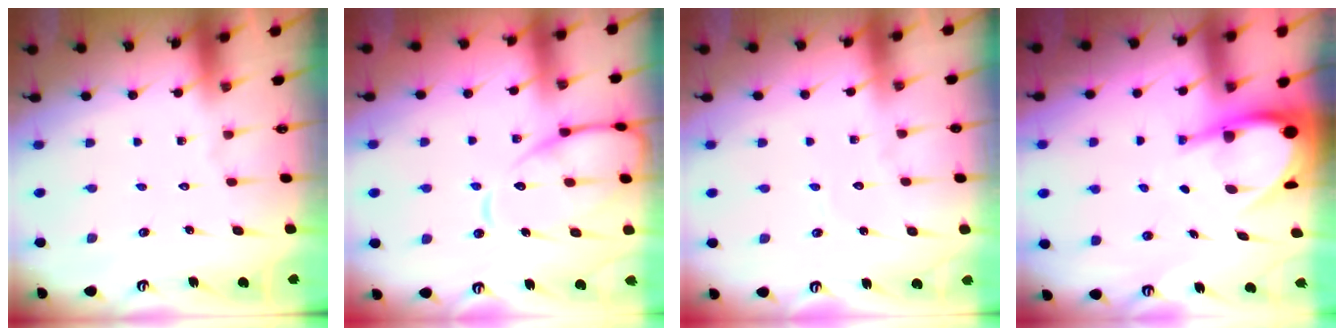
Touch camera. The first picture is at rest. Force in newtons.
{"total": 12.4, "press": 12.4, "slide": 1.2}
{"total": 4.0, "press": 4.0, "slide": 0.3}
{"total": 8.2, "press": 8.1, "slide": 0.9}